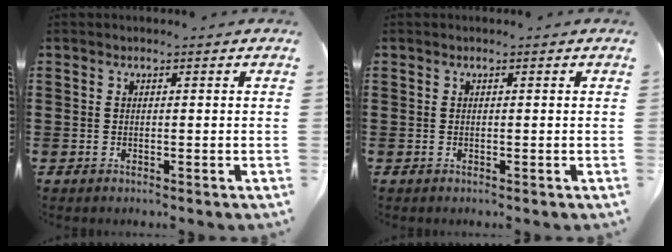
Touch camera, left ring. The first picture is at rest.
{"total": 0.0}